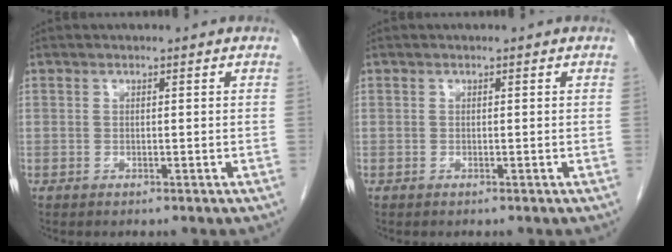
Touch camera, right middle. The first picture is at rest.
{"total": 0.0}